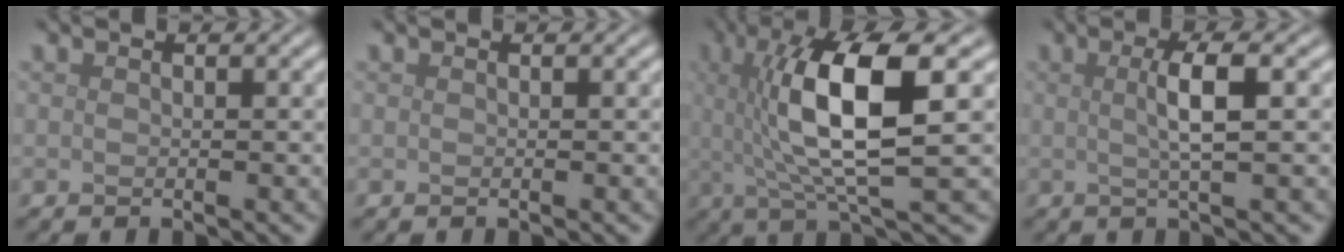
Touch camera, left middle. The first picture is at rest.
{"total": 0.0}
{"total": 9.3, "force": [1.4, 2.3, 9.0], "torque": [-0.148, 0.001, 0.028]}
{"total": 3.4, "force": [0.4, 0.6, 3.3], "torque": [-0.056, 0.005, 0.002]}